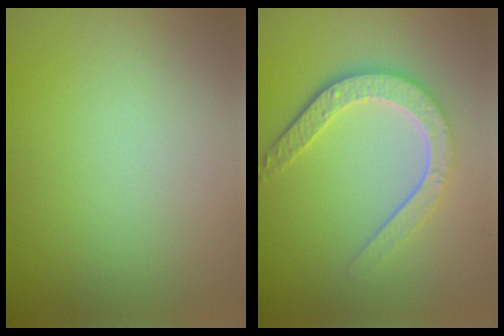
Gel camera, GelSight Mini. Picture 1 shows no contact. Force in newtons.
{"total": 4.7, "press": 3.6, "slide": 3.1}